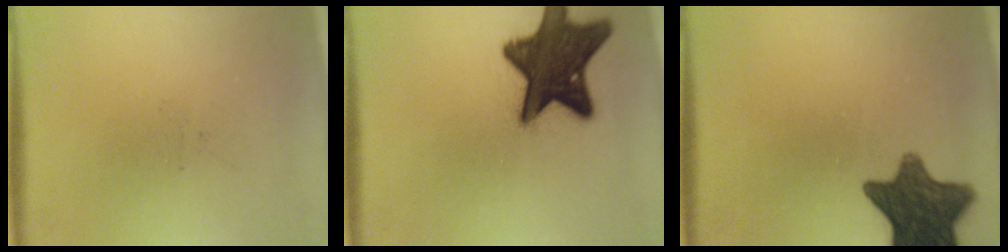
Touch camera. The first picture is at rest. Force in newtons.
{"total": 17.0}
{"total": 11.9}